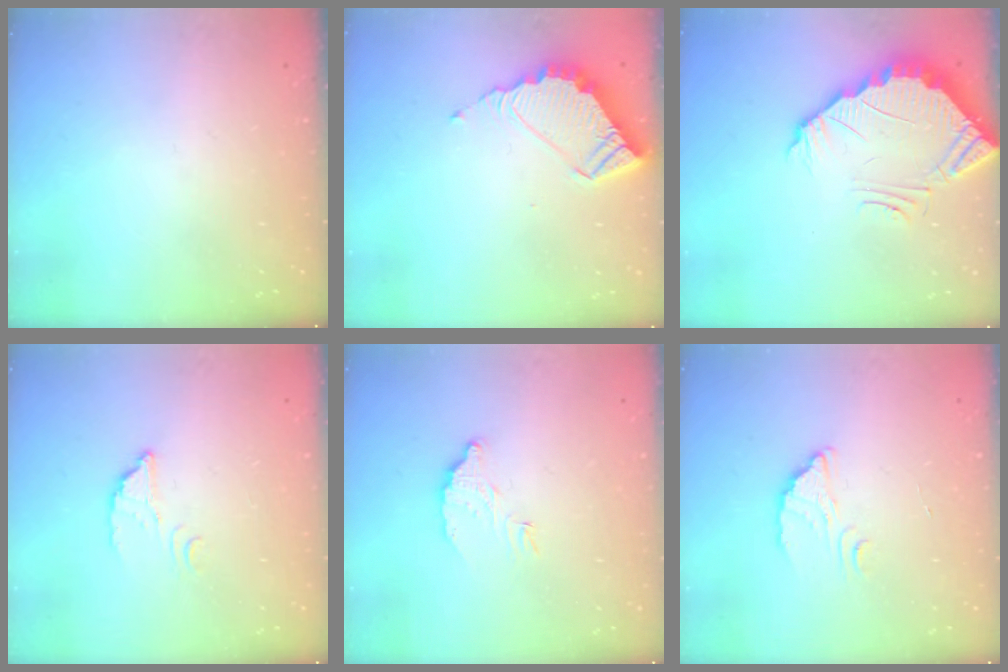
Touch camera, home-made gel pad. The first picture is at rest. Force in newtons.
{"total": 7.9, "press": 7.9, "slide": 0.1}
{"total": 3.7, "press": 3.7, "slide": 0.2}
{"total": 3.0, "press": 3.0, "slide": 0.2}
{"total": 6.3, "press": 6.3, "slide": 0.2}
{"total": 2.6, "press": 2.6, "slide": 0.1}